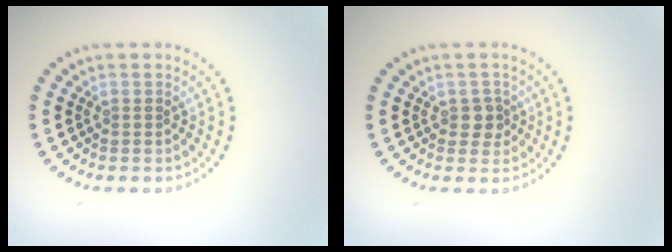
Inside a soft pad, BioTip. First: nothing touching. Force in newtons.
{"total": 1.6, "press": 1.5, "slide": 0.5}